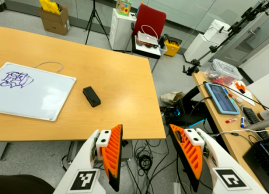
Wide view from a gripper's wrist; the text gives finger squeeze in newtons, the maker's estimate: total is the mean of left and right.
{"total": 0.0}